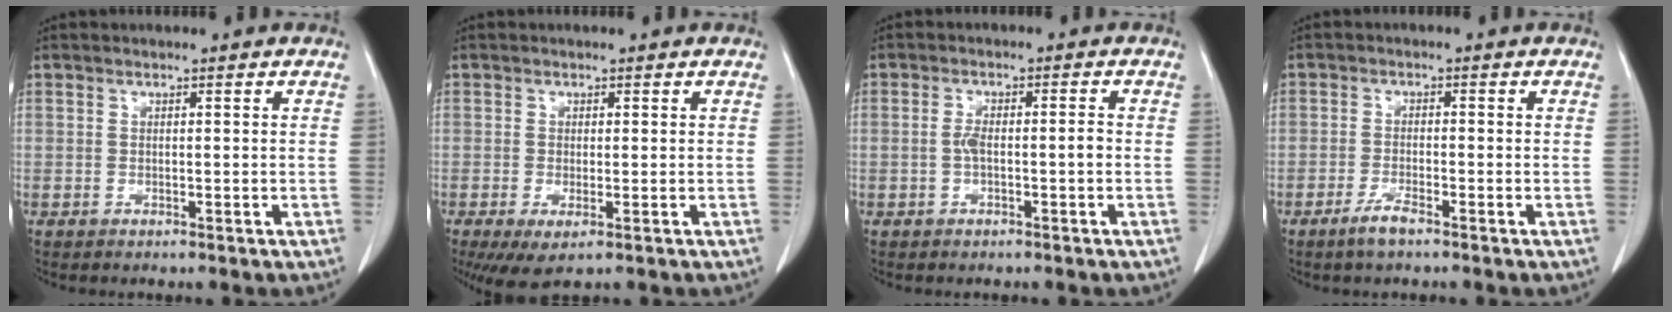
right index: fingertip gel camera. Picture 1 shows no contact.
{"total": 3.1, "force": [-1.1, 1.1, 2.7], "torque": [-0.047, -0.010, -0.013]}
{"total": 3.1, "force": [-0.6, 0.7, 2.9], "torque": [-0.056, 0.006, -0.009]}
{"total": 3.0, "force": [-2.2, 0.4, 2.0], "torque": [-0.044, -0.002, -0.044]}